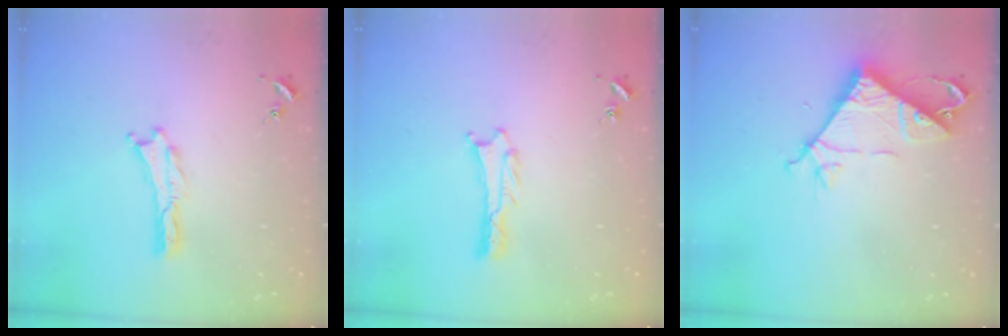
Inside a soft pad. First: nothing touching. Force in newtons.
{"total": 0.6, "press": 0.6, "slide": 0.1}
{"total": 7.7, "press": 7.7, "slide": 0.6}